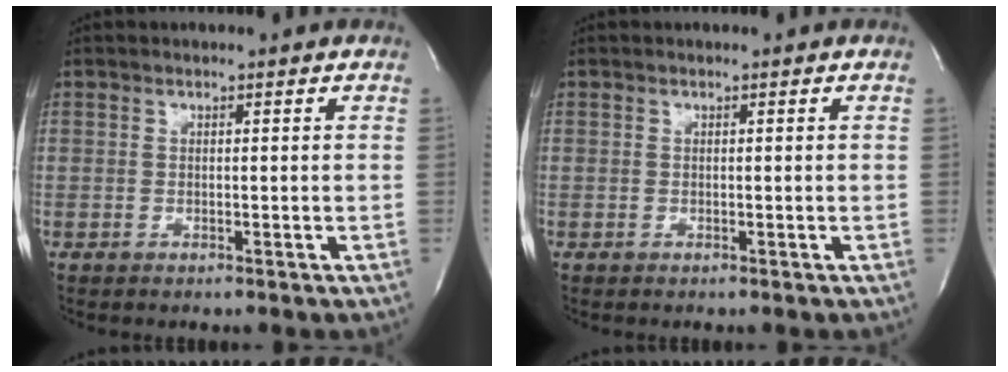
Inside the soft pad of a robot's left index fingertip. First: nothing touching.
{"total": 0.0}